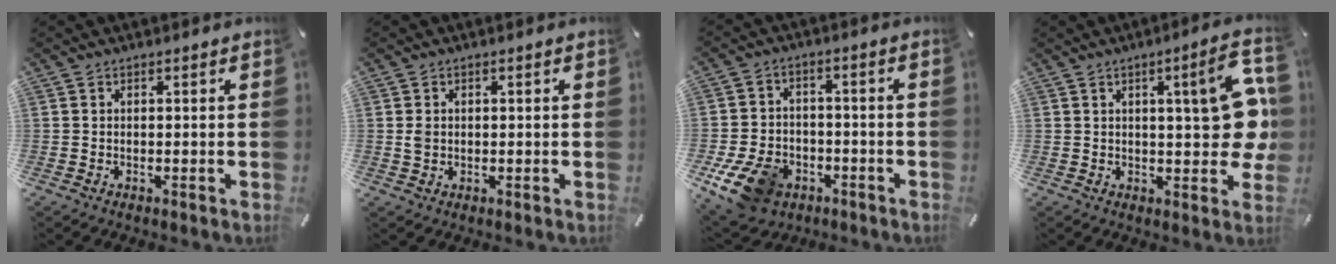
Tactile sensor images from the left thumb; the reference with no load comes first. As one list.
[{"total": 1.8, "force": [0.3, 1.6, 0.9], "torque": [-0.011, 0.002, 0.002]}, {"total": 12.0, "force": [-5.8, 8.6, 6.1], "torque": [-0.129, 0.033, -0.101]}, {"total": 15.6, "force": [2.5, 5.1, 14.6], "torque": [-0.178, -0.014, 0.036]}]